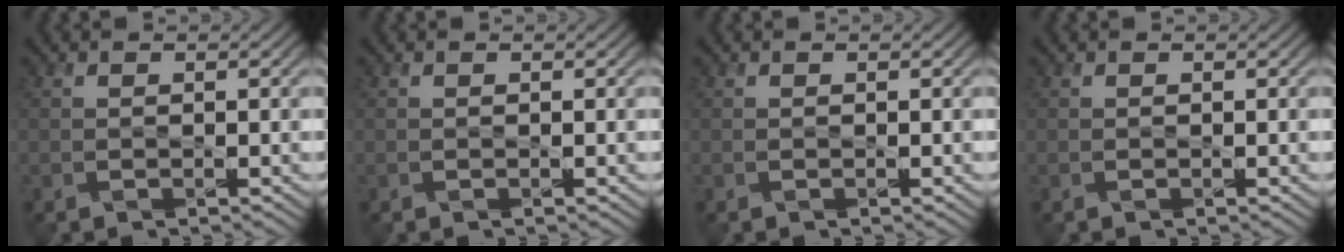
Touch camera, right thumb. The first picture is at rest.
{"total": 0.0}
{"total": 0.0}
{"total": 0.0}